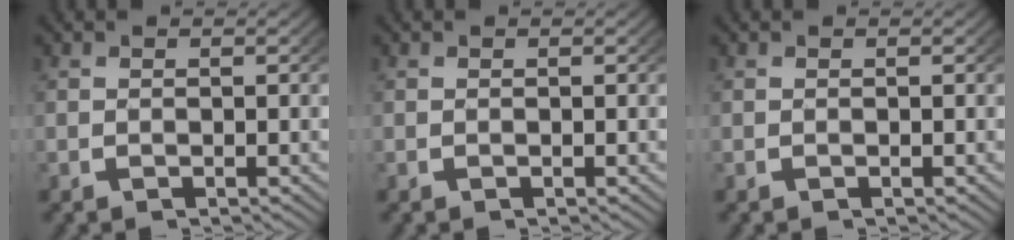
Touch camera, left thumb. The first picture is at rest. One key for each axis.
{"total": 0.0}
{"total": 0.0}